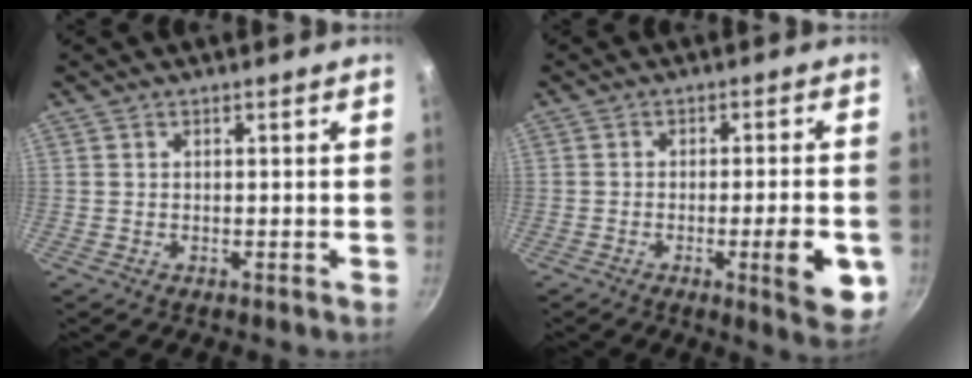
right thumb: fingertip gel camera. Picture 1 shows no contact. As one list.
[{"total": 9.6, "force": [-2.8, 2.0, 9.0], "torque": [-0.107, 0.007, -0.036]}]